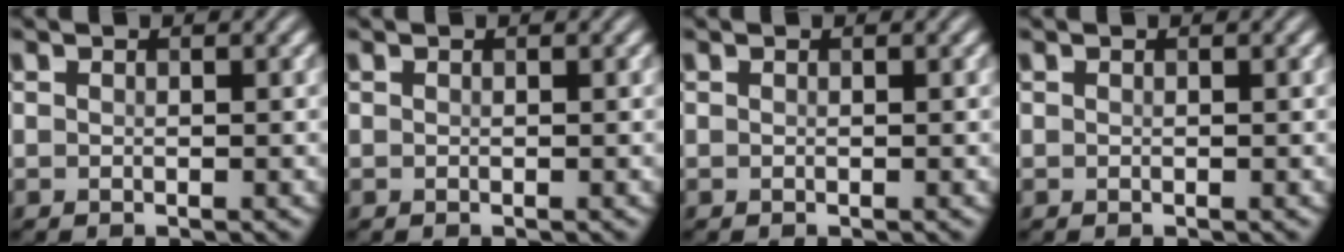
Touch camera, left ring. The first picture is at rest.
{"total": 0.0}
{"total": 0.0}
{"total": 0.0}